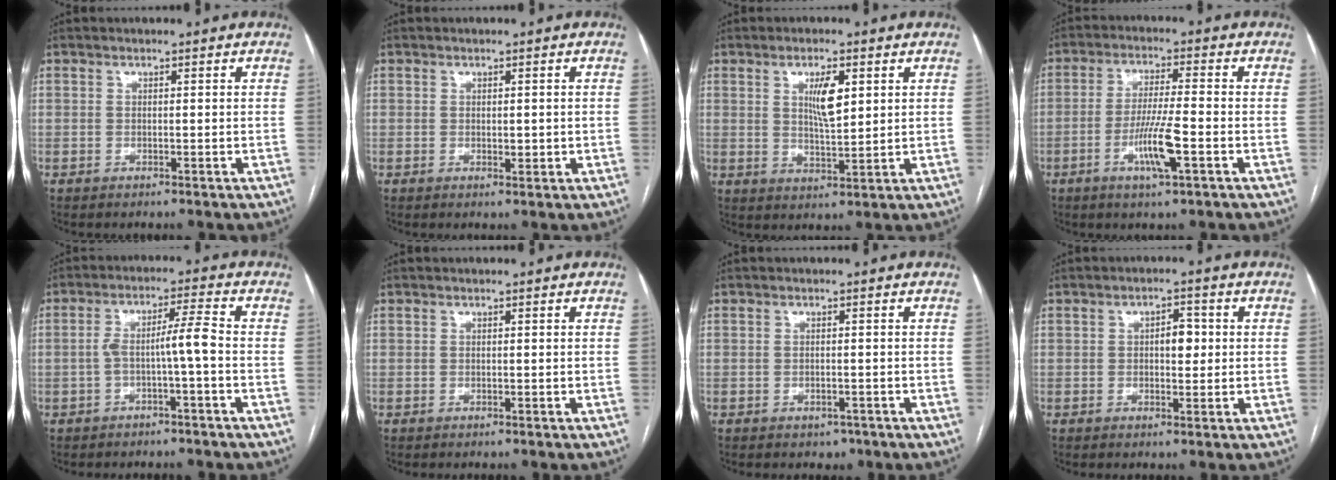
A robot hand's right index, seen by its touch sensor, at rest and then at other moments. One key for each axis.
{"total": 1.3, "fx": -0.2, "fy": 0.6, "fz": 1.1, "tx": -0.014, "ty": -0.002, "tz": 0.001}
{"total": 5.6, "fx": 1.9, "fy": 1.3, "fz": 5.0, "tx": -0.091, "ty": -0.004, "tz": 0.037}
{"total": 7.5, "fx": -3.0, "fy": -0.1, "fz": 6.9, "tx": -0.132, "ty": -0.009, "tz": -0.055}
{"total": 5.0, "fx": -1.6, "fy": -0.5, "fz": 4.7, "tx": -0.086, "ty": 0.022, "tz": -0.024}
{"total": 0.0}
{"total": 1.7, "fx": -1.1, "fy": 1.1, "fz": 0.7, "tx": -0.010, "ty": 0.001, "tz": -0.007}
{"total": 3.3, "fx": 0.3, "fy": 1.7, "fz": 2.9, "tx": -0.043, "ty": 0.009, "tz": 0.005}